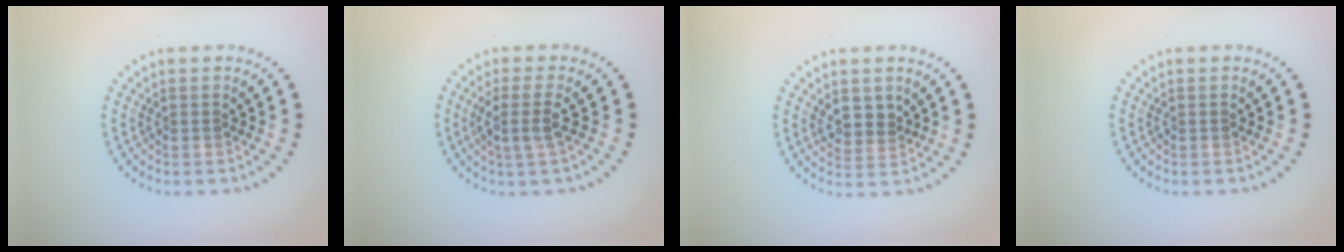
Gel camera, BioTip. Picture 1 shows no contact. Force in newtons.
{"total": 2.3, "press": 1.9, "slide": 1.3}
{"total": 2.2, "press": 2.0, "slide": 1.0}
{"total": 0.0}